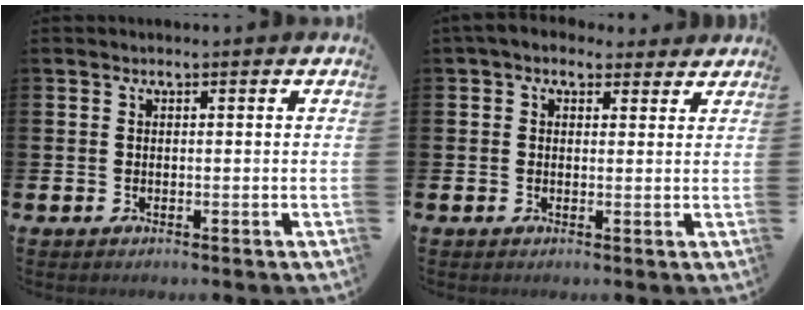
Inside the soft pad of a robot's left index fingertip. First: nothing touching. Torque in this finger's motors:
{"motor_torque": [1.08, -1.06, 0.86, 0.20]}